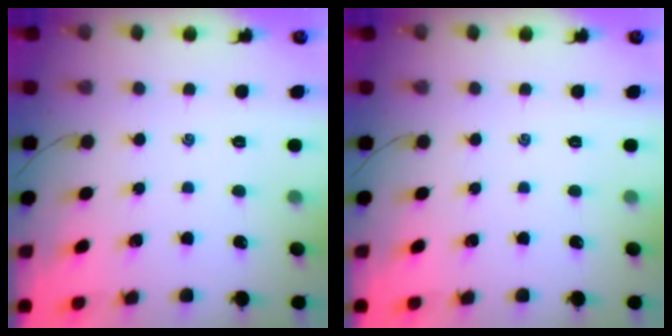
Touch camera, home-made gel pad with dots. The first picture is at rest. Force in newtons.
{"total": 0.0}